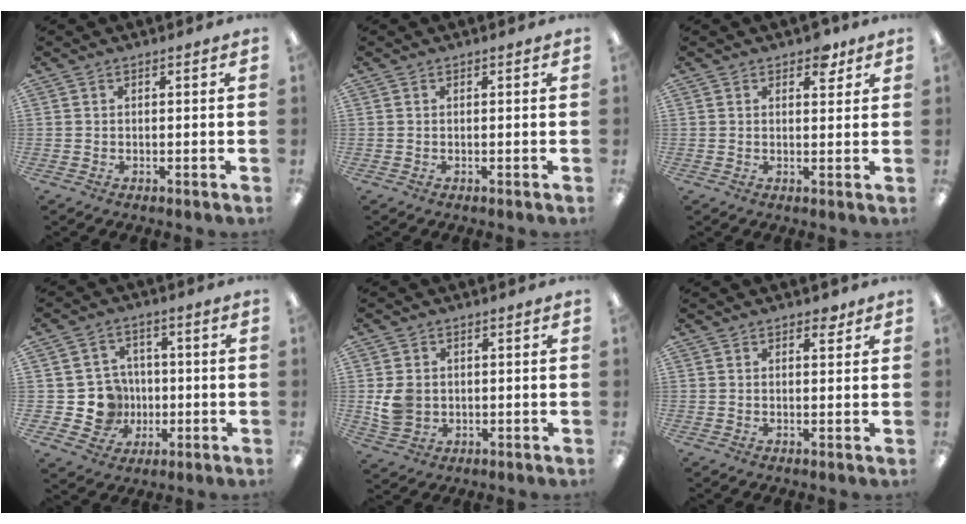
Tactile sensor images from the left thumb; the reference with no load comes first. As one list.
[{"total": 0.0}, {"total": 4.3, "force": [2.7, 2.3, 2.4], "torque": [-0.020, -0.006, 0.043]}, {"total": 9.8, "force": [-0.9, 9.4, 2.8], "torque": [-0.067, 0.010, -0.006]}, {"total": 5.8, "force": [0.5, 5.1, 2.7], "torque": [-0.045, 0.005, 0.012]}, {"total": 2.7, "force": [1.9, 1.4, 1.3], "torque": [-0.005, -0.007, 0.028]}]